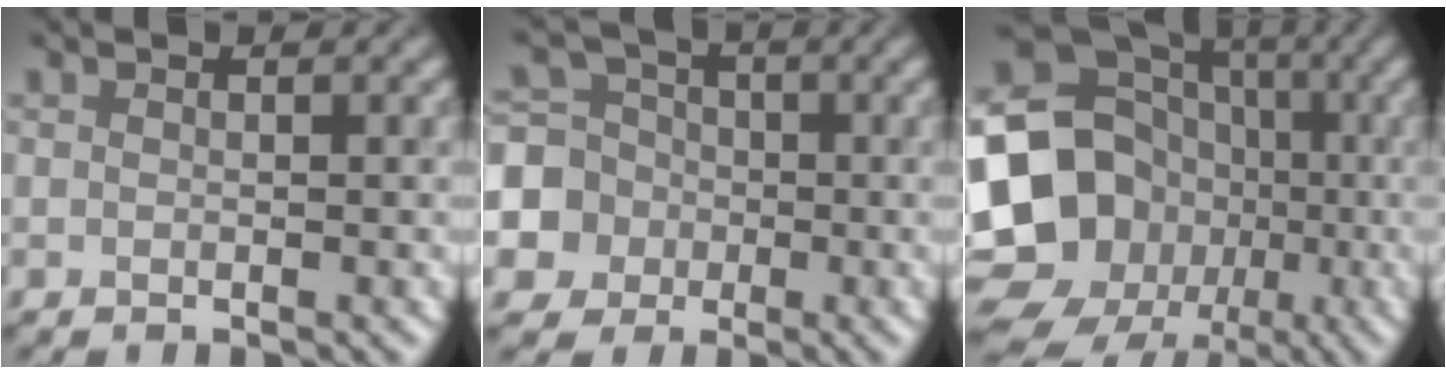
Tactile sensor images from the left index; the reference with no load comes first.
{"total": 7.3, "force": [-1.9, 6.9, 1.2], "torque": [-0.033, 0.004, -0.063]}
{"total": 18.4, "force": [-4.6, 16.2, 7.5], "torque": [-0.146, -0.003, -0.102]}